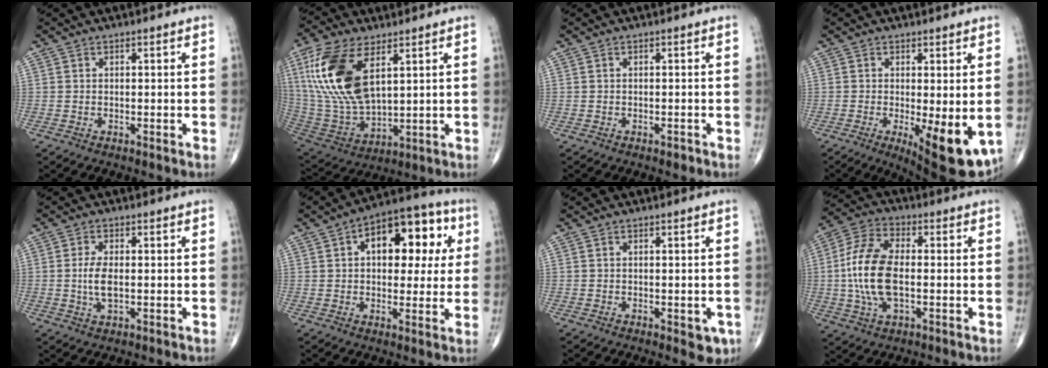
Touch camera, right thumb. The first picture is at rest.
{"total": 19.7, "force": [7.0, 9.8, 15.7], "torque": [-0.325, -0.023, 0.140]}
{"total": 0.8, "force": [-0.5, 0.5, 0.4], "torque": [-0.004, 0.000, -0.007]}
{"total": 11.3, "force": [-2.6, 3.7, 10.4], "torque": [-0.138, -0.024, -0.027]}
{"total": 4.7, "force": [-0.2, 2.1, 4.1], "torque": [-0.086, -0.005, -0.005]}
{"total": 16.5, "force": [4.4, 9.2, 13.0], "torque": [-0.128, 0.025, 0.055]}
{"total": 3.5, "force": [-1.1, 2.0, 2.7], "torque": [-0.011, -0.001, -0.011]}
{"total": 14.0, "force": [-0.8, 7.1, 12.0], "torque": [-0.253, 0.014, -0.019]}